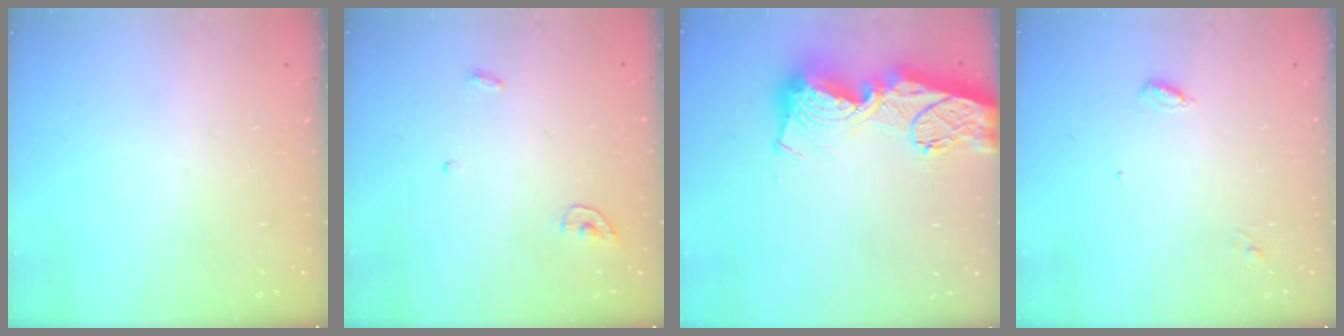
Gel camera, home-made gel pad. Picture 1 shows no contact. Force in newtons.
{"total": 3.4, "press": 3.4, "slide": 0.3}
{"total": 19.6, "press": 19.5, "slide": 1.9}
{"total": 3.6, "press": 3.6, "slide": 0.3}